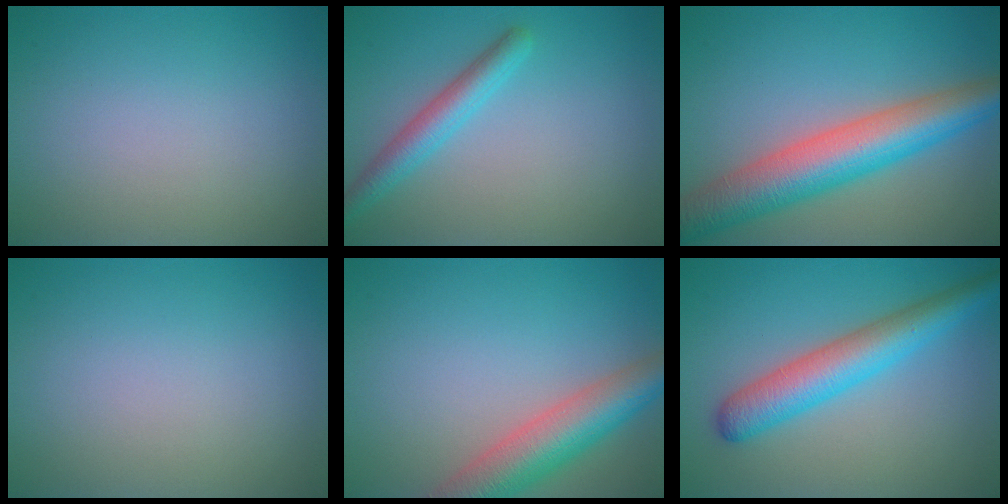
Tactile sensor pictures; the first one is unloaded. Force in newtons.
{"total": 2.9, "press": 2.9, "slide": 0.1}
{"total": 8.4, "press": 8.4, "slide": 0.3}
{"total": 0.0}
{"total": 6.7, "press": 6.7, "slide": 0.2}
{"total": 5.6, "press": 5.6, "slide": 0.2}